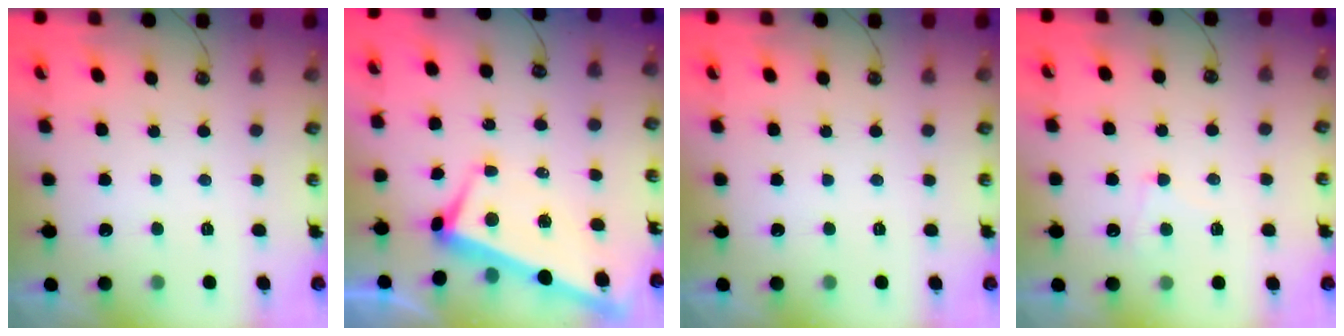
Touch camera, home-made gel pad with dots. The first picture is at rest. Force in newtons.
{"total": 1.7, "press": 1.4, "slide": 1.0}
{"total": 0.0}
{"total": 0.6, "press": 0.3, "slide": 0.5}